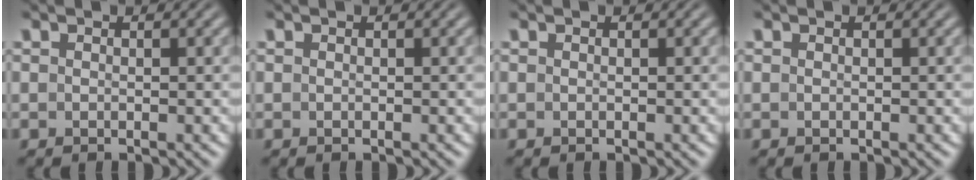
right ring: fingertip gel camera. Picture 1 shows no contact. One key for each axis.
{"total": 0.0}
{"total": 0.0}
{"total": 0.0}